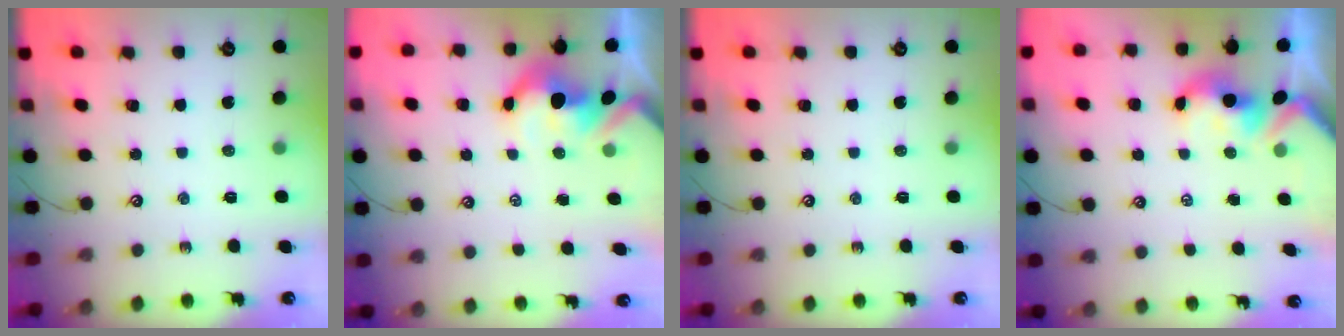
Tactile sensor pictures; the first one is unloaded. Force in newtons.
{"total": 4.5, "press": 4.4, "slide": 0.8}
{"total": 0.0}
{"total": 1.7, "press": 1.5, "slide": 0.7}